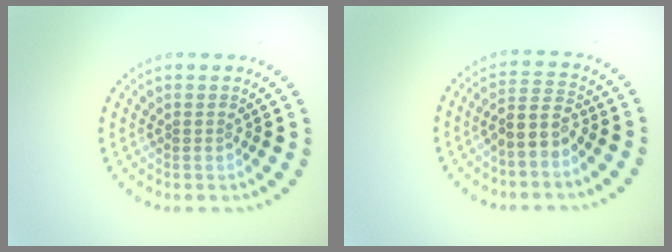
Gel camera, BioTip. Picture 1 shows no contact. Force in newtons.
{"total": 3.0, "press": 2.6, "slide": 1.5}